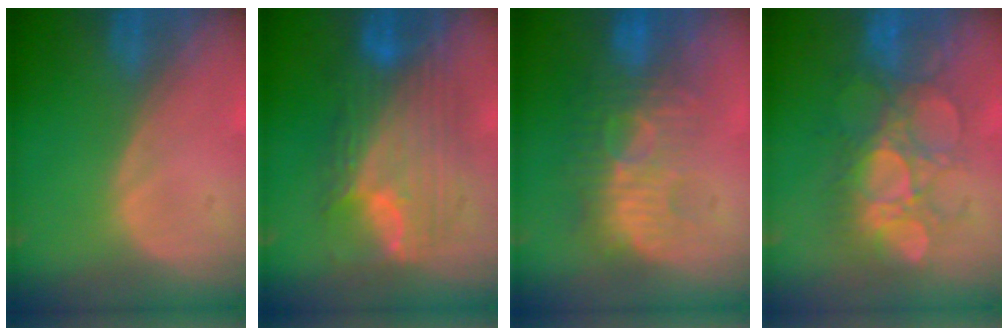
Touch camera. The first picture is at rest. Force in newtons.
{"total": 10.5, "press": 10.4, "slide": 0.7}
{"total": 9.3, "press": 8.8, "slide": 3.1}
{"total": 9.0, "press": 8.9, "slide": 1.1}